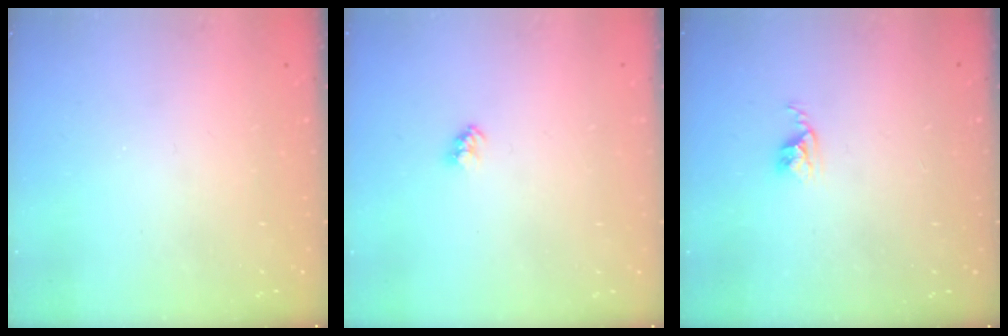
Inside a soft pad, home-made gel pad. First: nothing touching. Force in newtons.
{"total": 2.4, "press": 2.4, "slide": 0.1}
{"total": 3.4, "press": 3.4, "slide": 0.4}